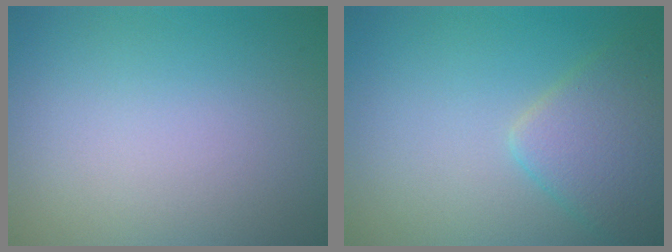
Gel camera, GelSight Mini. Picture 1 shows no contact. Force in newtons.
{"total": 3.8, "press": 3.8, "slide": 0.3}